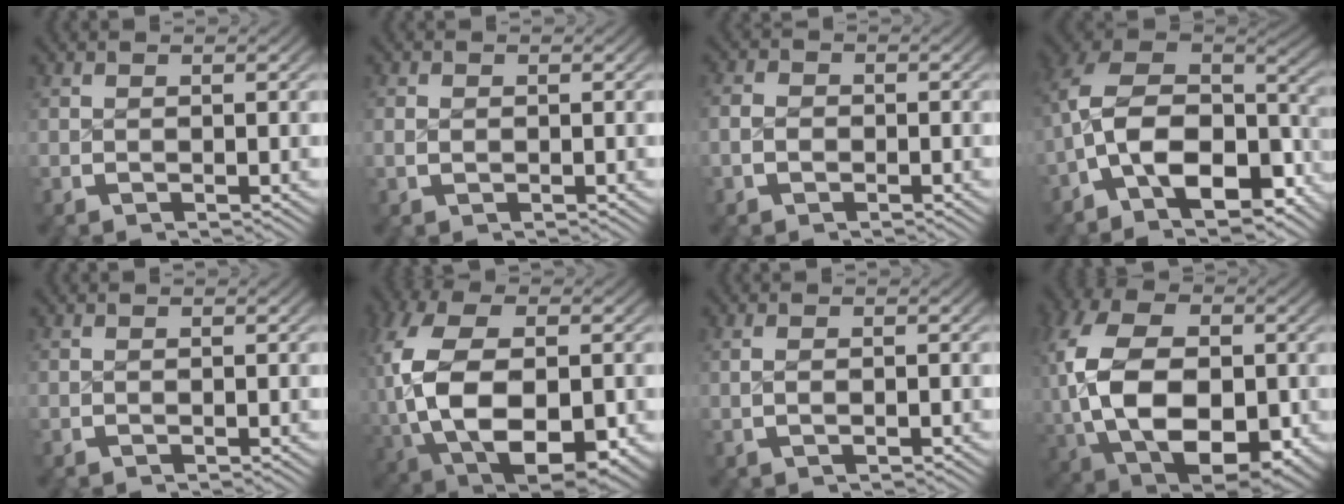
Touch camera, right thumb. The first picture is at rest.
{"total": 0.8, "force": [-0.1, 0.6, 0.5], "torque": [-0.013, -0.006, 0.001]}
{"total": 1.7, "force": [-0.7, 1.3, 0.8], "torque": [-0.016, -0.002, -0.015]}
{"total": 14.5, "force": [-2.3, 10.1, 10.2], "torque": [-0.234, -0.050, -0.025]}
{"total": 0.0}
{"total": 15.2, "force": [-2.5, 9.8, 11.4], "torque": [-0.277, -0.070, 0.003]}
{"total": 0.8, "force": [-0.1, 0.2, 0.7], "torque": [-0.017, -0.001, 0.002]}
{"total": 16.4, "force": [-1.6, 11.0, 12.1], "torque": [-0.285, -0.073, 0.016]}